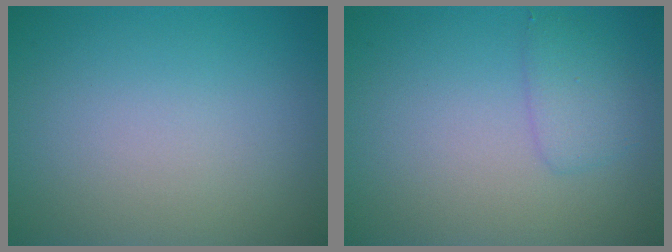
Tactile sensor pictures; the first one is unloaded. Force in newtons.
{"total": 1.7, "press": 1.7, "slide": 0.1}